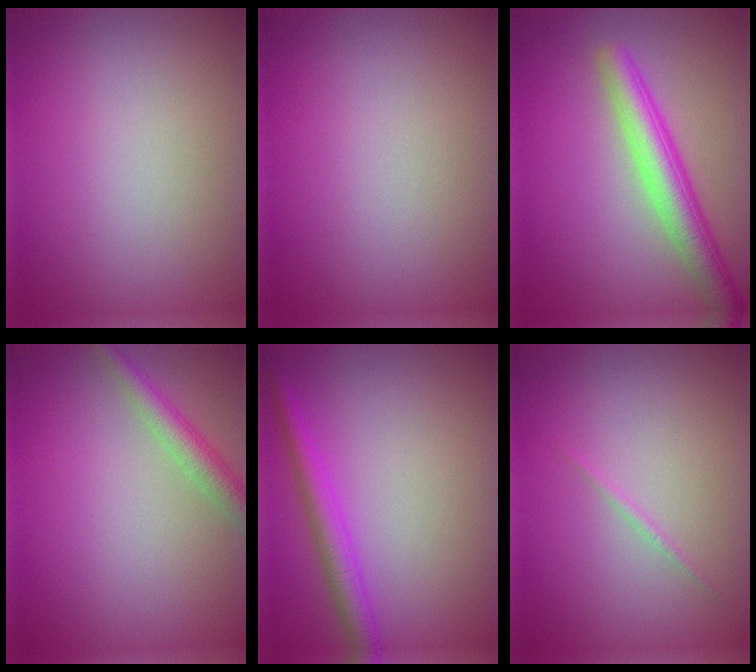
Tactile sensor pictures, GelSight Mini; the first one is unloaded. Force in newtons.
{"total": 0.0}
{"total": 4.9, "press": 4.9, "slide": 0.2}
{"total": 2.7, "press": 2.7, "slide": 0.1}
{"total": 3.0, "press": 3.0, "slide": 0.0}
{"total": 0.6, "press": 0.6, "slide": 0.0}